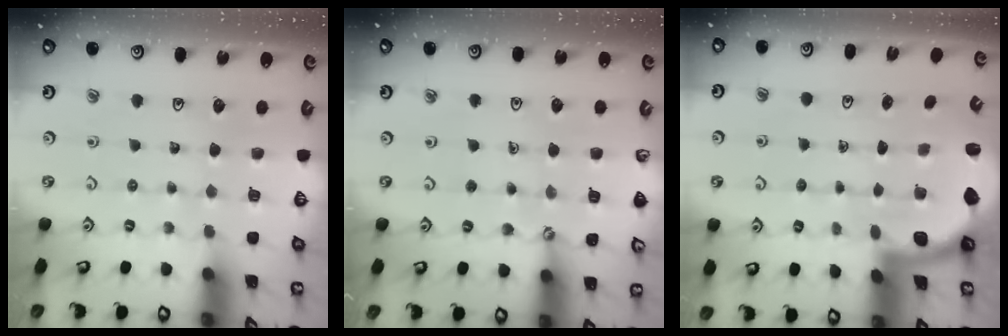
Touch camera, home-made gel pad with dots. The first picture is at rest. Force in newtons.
{"total": 1.4, "press": 1.3, "slide": 0.3}
{"total": 2.0, "press": 2.0, "slide": 0.3}